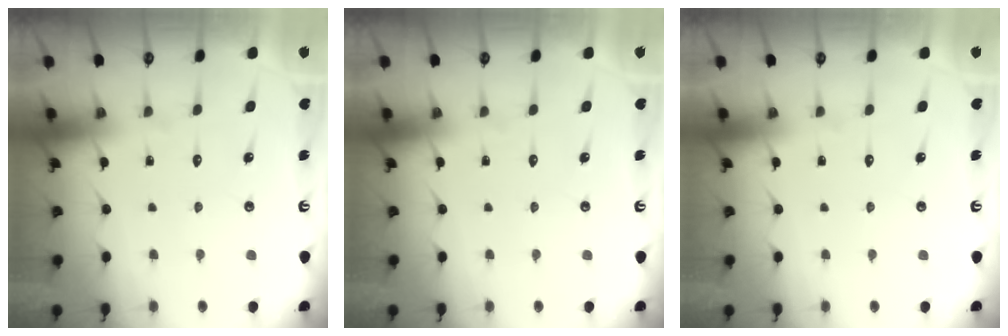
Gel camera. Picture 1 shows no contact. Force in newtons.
{"total": 0.0}
{"total": 0.0}